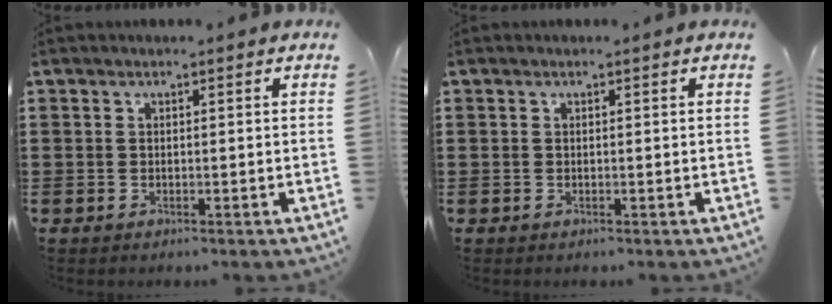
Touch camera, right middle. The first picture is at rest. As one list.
[{"total": 0.0}]